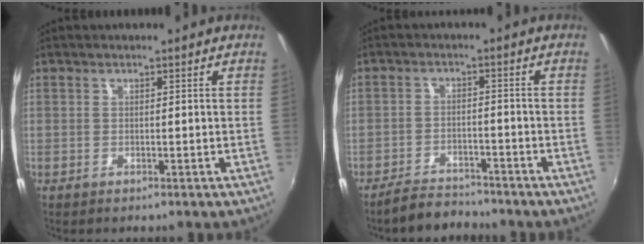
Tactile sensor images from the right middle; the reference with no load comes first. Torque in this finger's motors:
{"motor_torque": [0.83, -0.80, 0.18, 0.09]}